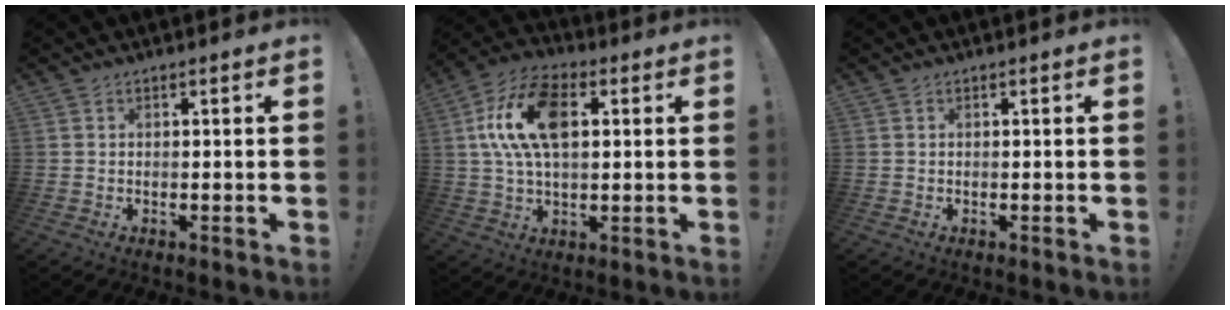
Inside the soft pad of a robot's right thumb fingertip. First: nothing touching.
{"total": 16.5, "force": [3.7, 9.5, 13.0], "torque": [-0.236, 0.011, 0.069]}
{"total": 0.0}